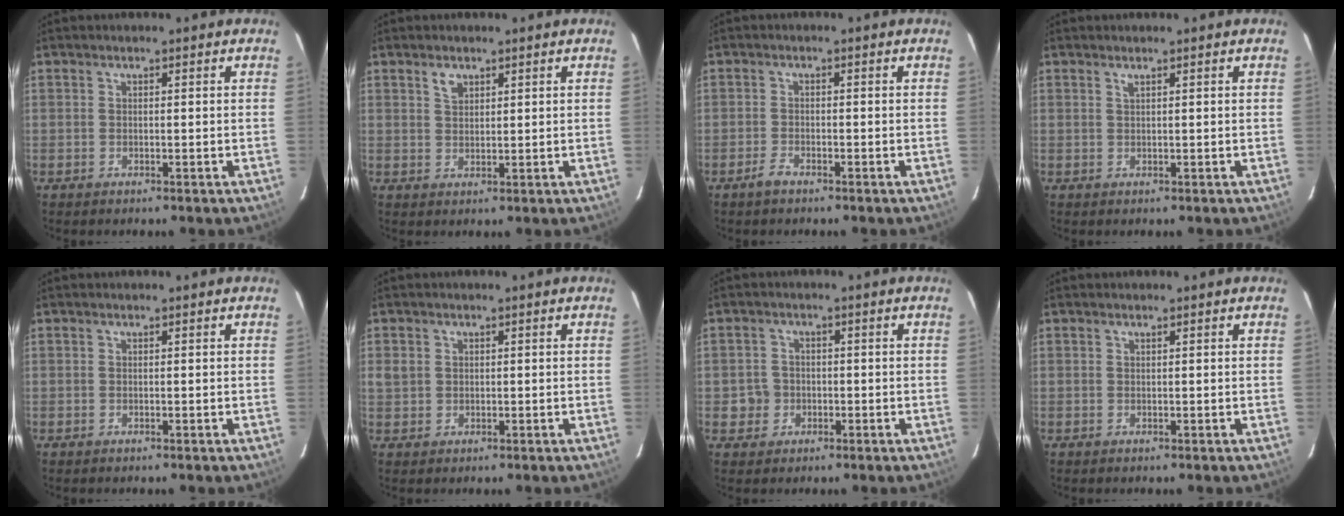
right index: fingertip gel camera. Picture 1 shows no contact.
{"total": 2.4, "force": [1.5, 1.5, 1.2], "torque": [-0.018, 0.006, 0.028]}
{"total": 2.1, "force": [-1.7, 0.7, 0.9], "torque": [-0.025, 0.000, -0.034]}
{"total": 0.5, "force": [0.4, -0.1, 0.3], "torque": [-0.006, 0.001, 0.006]}
{"total": 0.0}
{"total": 2.5, "force": [0.5, 2.3, 1.0], "torque": [-0.017, 0.004, 0.011]}
{"total": 3.7, "force": [-0.9, 3.5, 0.4], "torque": [-0.011, 0.012, -0.011]}
{"total": 0.0}